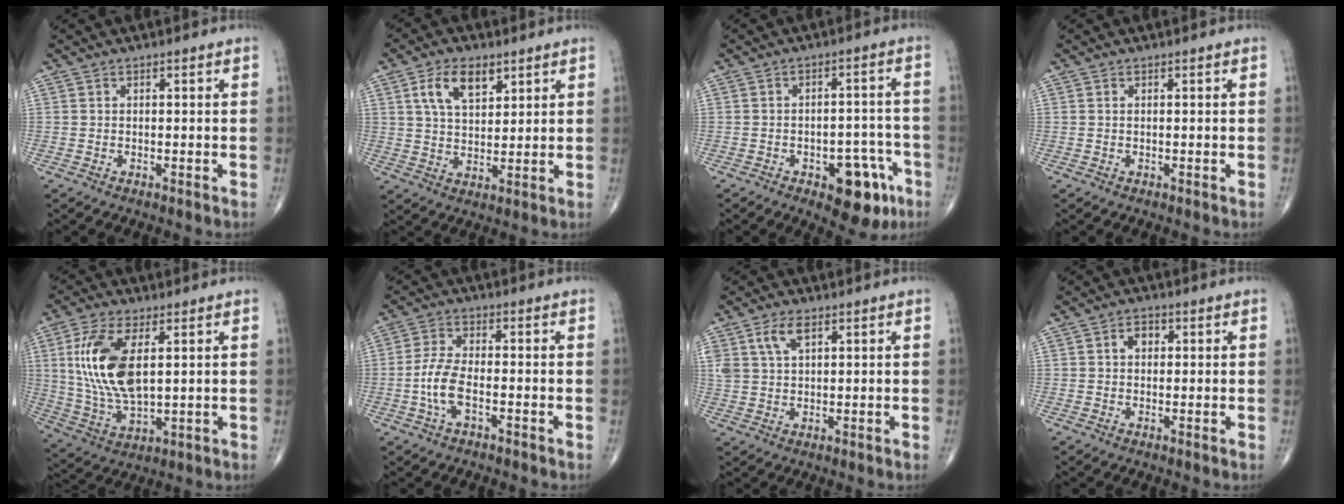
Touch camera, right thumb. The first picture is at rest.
{"total": 8.5, "force": [4.1, 4.6, 5.8], "torque": [-0.091, -0.016, 0.077]}
{"total": 12.4, "force": [-6.0, 6.0, 9.1], "torque": [-0.081, 0.043, -0.072]}
{"total": 0.0}
{"total": 14.8, "force": [3.3, 6.9, 12.7], "torque": [-0.264, -0.014, 0.073]}
{"total": 6.3, "force": [-1.9, 2.7, 5.3], "torque": [-0.121, 0.018, -0.038]}
{"total": 5.5, "force": [2.7, 2.9, 3.9], "torque": [-0.076, -0.003, 0.057]}
{"total": 2.8, "force": [0.6, 2.1, 1.8], "torque": [-0.019, 0.009, 0.007]}